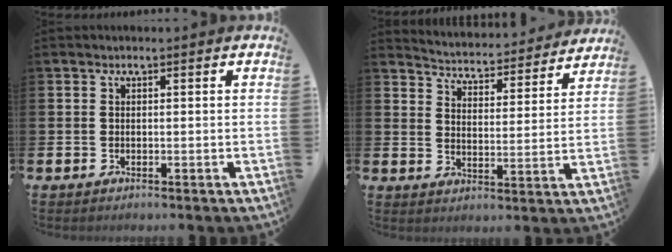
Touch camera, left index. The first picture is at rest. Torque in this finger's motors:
{"motor_torque": [0.69, -0.70, 0.12, 0.03]}